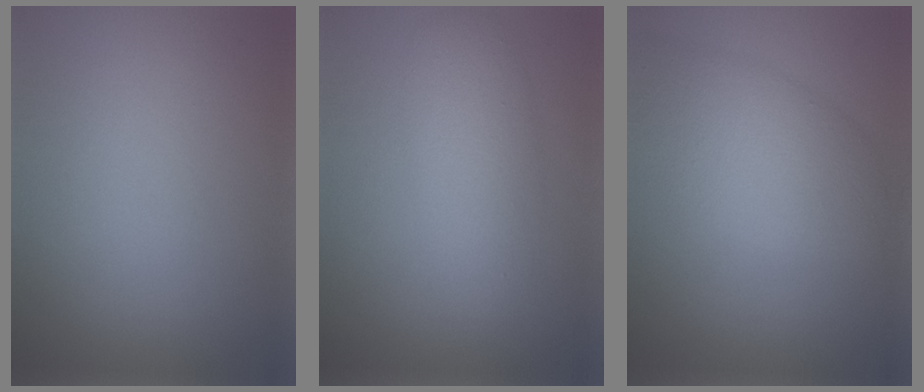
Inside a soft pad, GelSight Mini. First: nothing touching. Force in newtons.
{"total": 4.0, "press": 4.0, "slide": 0.1}
{"total": 6.1, "press": 6.1, "slide": 0.1}